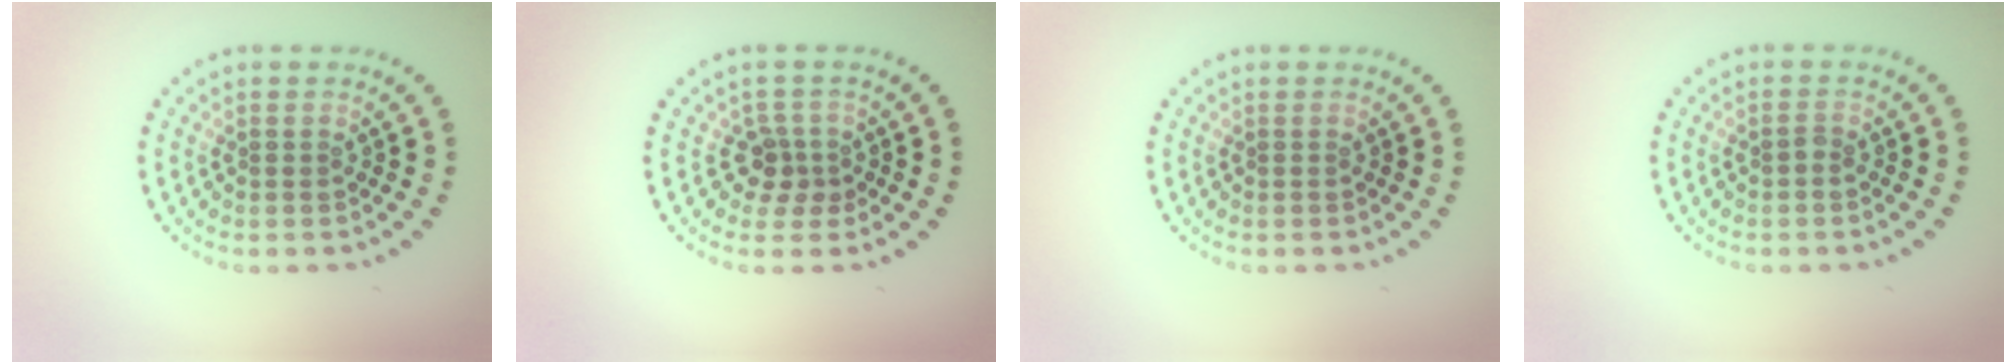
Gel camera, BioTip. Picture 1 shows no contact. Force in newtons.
{"total": 2.3, "press": 1.8, "slide": 1.4}
{"total": 0.0}
{"total": 0.6, "press": 0.5, "slide": 0.3}